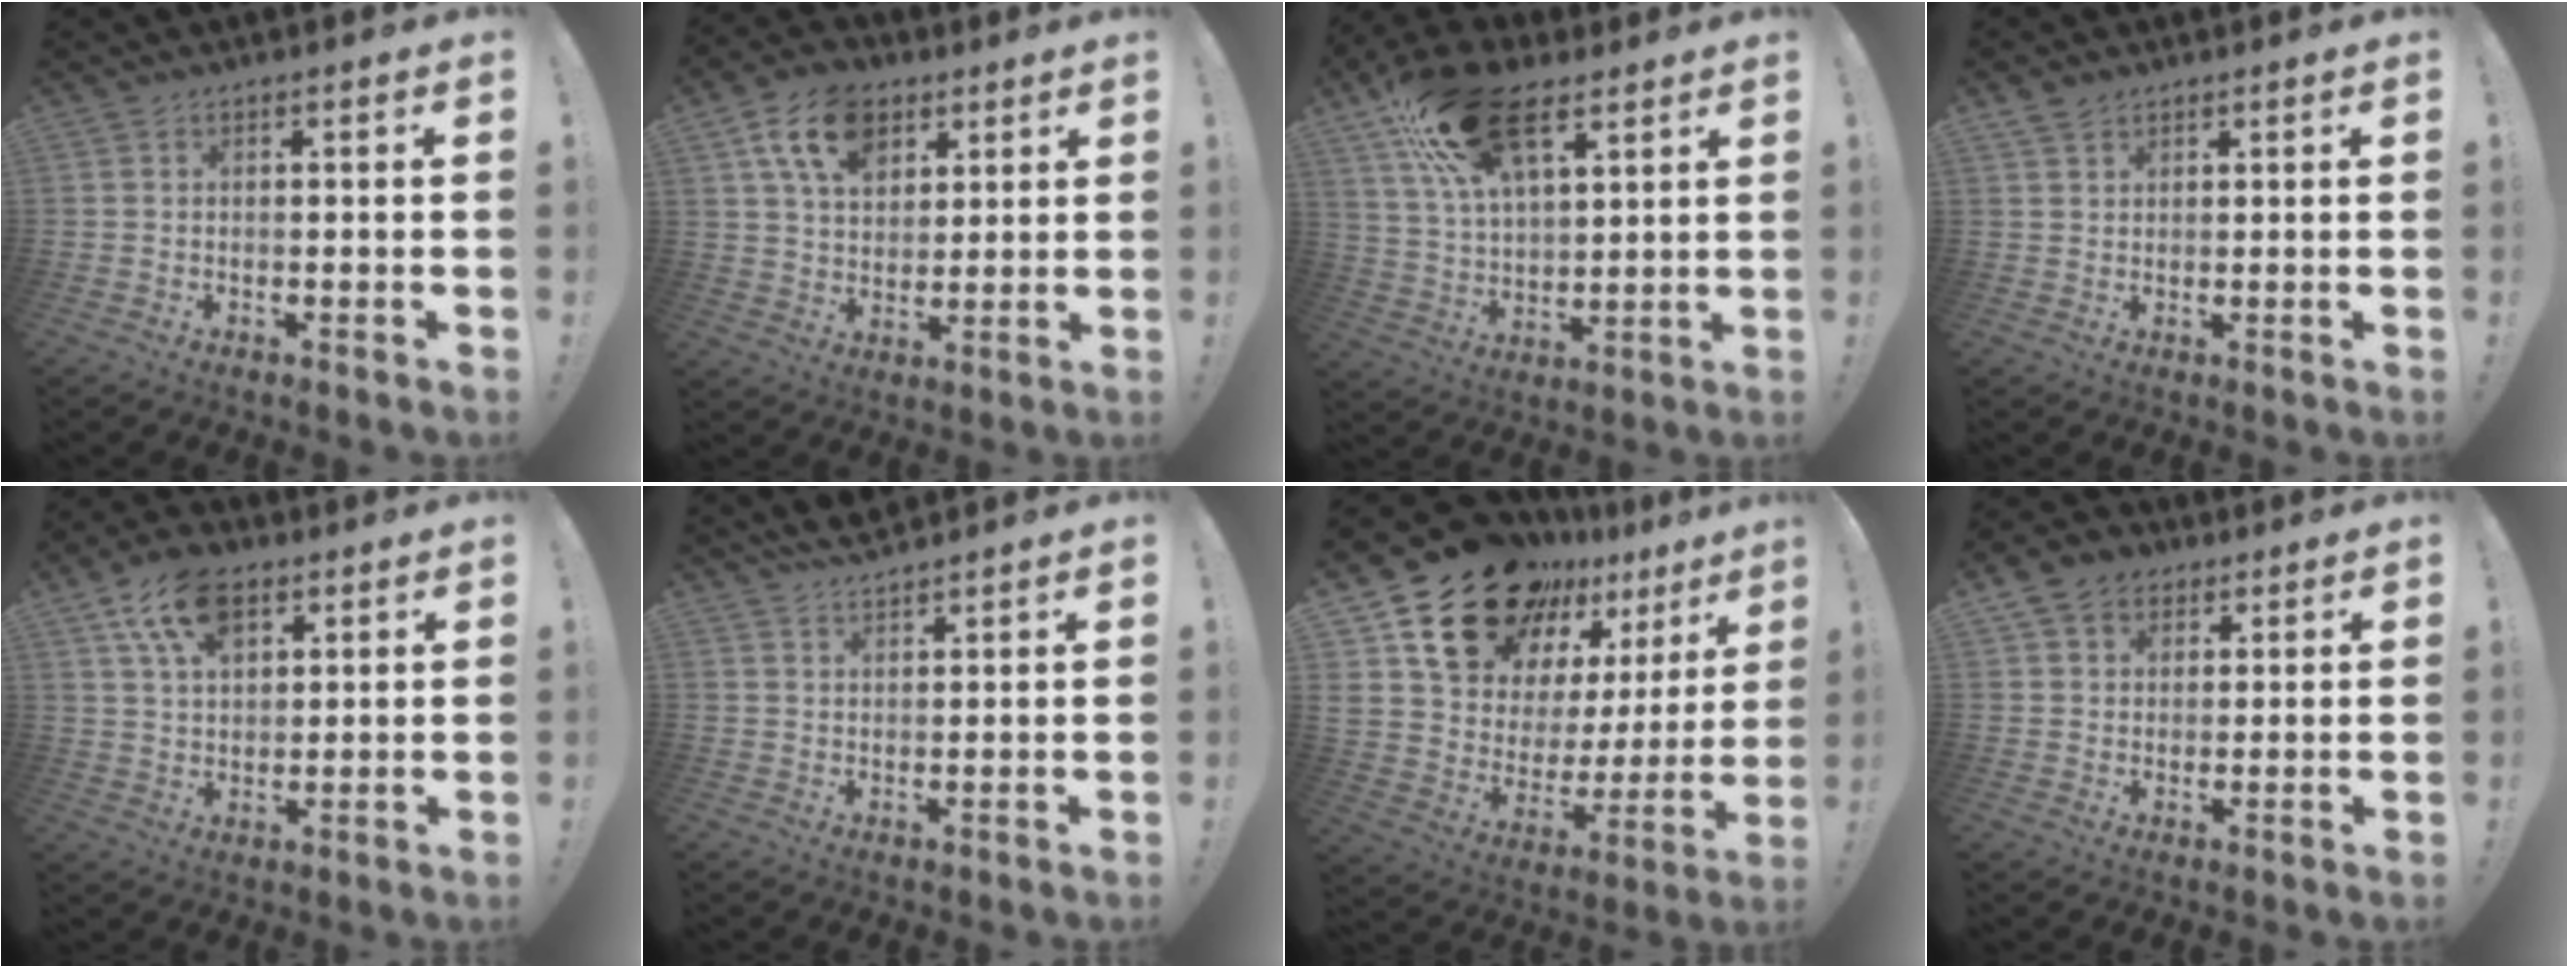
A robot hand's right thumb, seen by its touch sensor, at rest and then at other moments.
{"total": 14.1, "force": [7.1, 9.6, 7.6], "torque": [-0.127, -0.018, 0.136]}
{"total": 21.4, "force": [12.2, 11.1, 13.7], "torque": [-0.244, -0.048, 0.222]}
{"total": 3.0, "force": [2.3, 1.7, 0.8], "torque": [-0.014, -0.008, 0.045]}
{"total": 12.7, "force": [6.8, 7.5, 7.7], "torque": [-0.137, -0.012, 0.130]}
{"total": 4.5, "force": [4.2, 1.0, 1.2], "torque": [-0.029, -0.019, 0.080]}
{"total": 23.1, "force": [17.3, 11.8, 9.7], "torque": [-0.153, -0.116, 0.327]}
{"total": 8.0, "force": [4.0, 6.4, 2.6], "torque": [-0.048, -0.008, 0.084]}